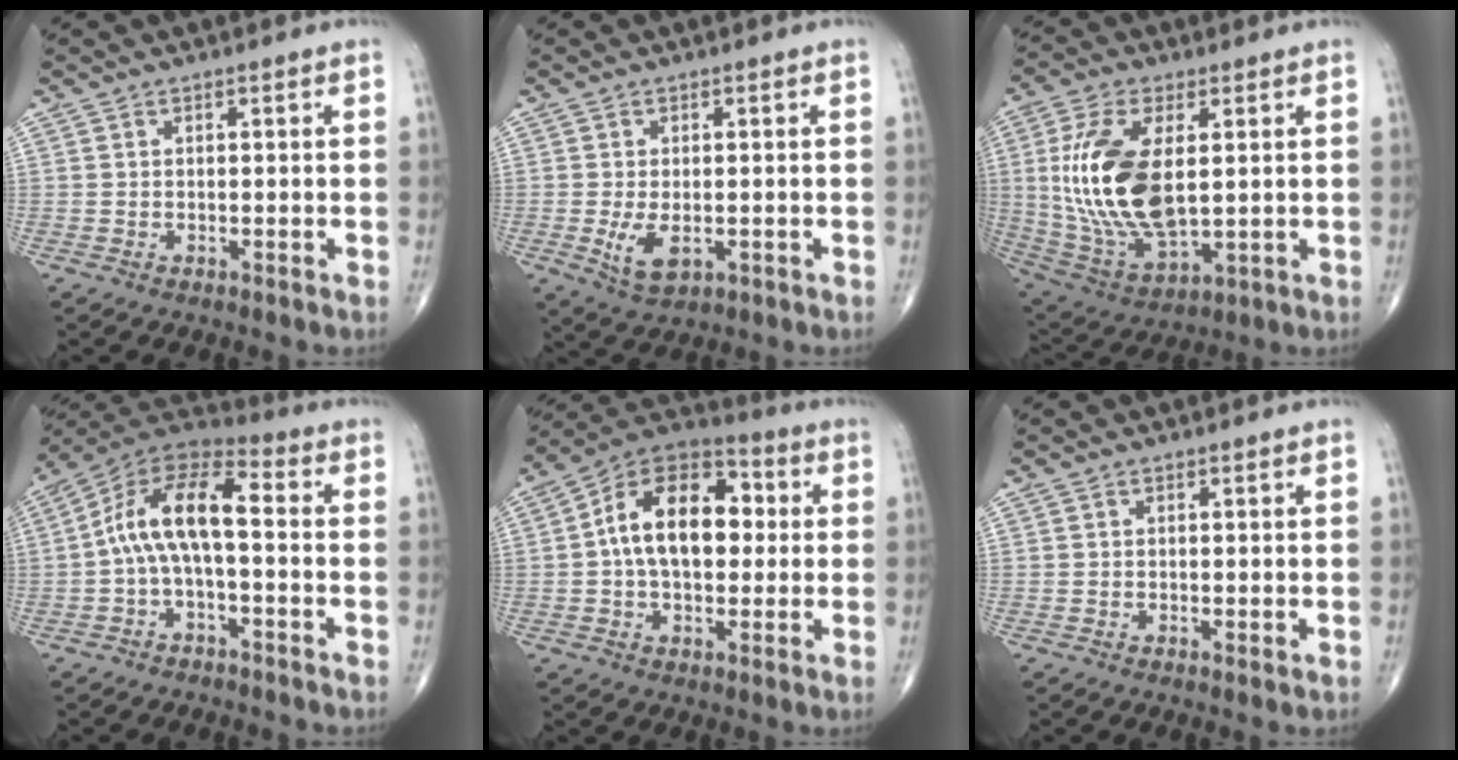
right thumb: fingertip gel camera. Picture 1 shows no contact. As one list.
[{"total": 5.4, "force": [-1.1, 2.9, 4.5], "torque": [-0.083, -0.012, -0.014]}, {"total": 19.0, "force": [2.2, 9.4, 16.3], "torque": [-0.333, -0.017, 0.052]}, {"total": 12.7, "force": [-0.6, 5.5, 11.4], "torque": [-0.207, 0.052, -0.024]}, {"total": 17.0, "force": [1.5, 10.5, 13.3], "torque": [-0.192, 0.033, 0.013]}, {"total": 0.6, "force": [-0.1, 0.2, 0.5], "torque": [-0.012, -0.004, -0.002]}]